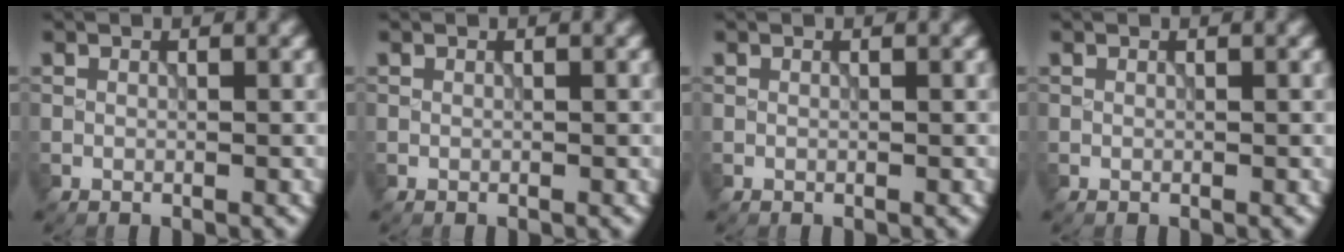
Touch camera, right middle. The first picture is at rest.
{"total": 0.0}
{"total": 0.0}
{"total": 0.0}